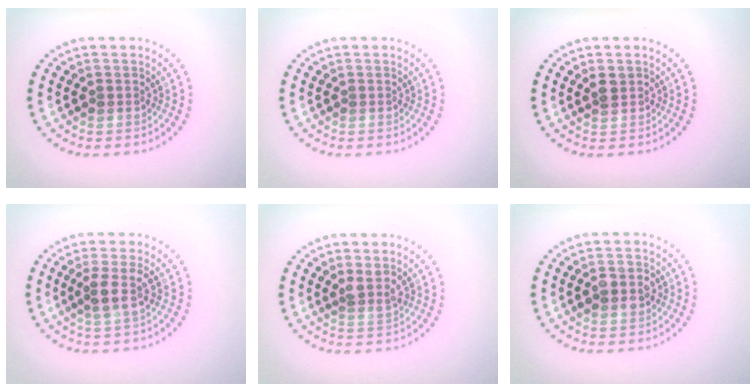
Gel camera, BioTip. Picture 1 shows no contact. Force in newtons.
{"total": 0.0}
{"total": 1.3, "press": 1.1, "slide": 0.6}
{"total": 2.2, "press": 1.7, "slide": 1.4}
{"total": 1.3, "press": 1.0, "slide": 0.9}
{"total": 2.0, "press": 2.0, "slide": 0.2}